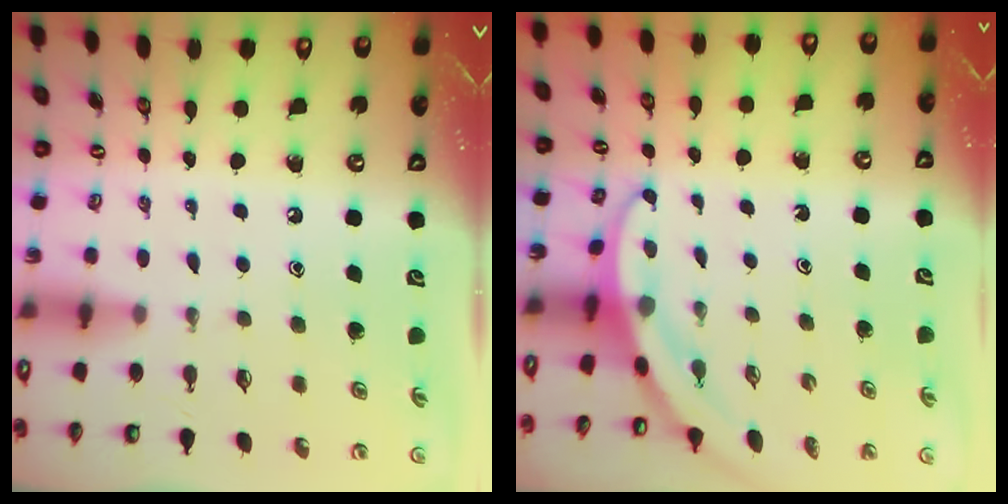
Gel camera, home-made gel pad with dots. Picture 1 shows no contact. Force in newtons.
{"total": 3.3, "press": 3.3, "slide": 0.1}